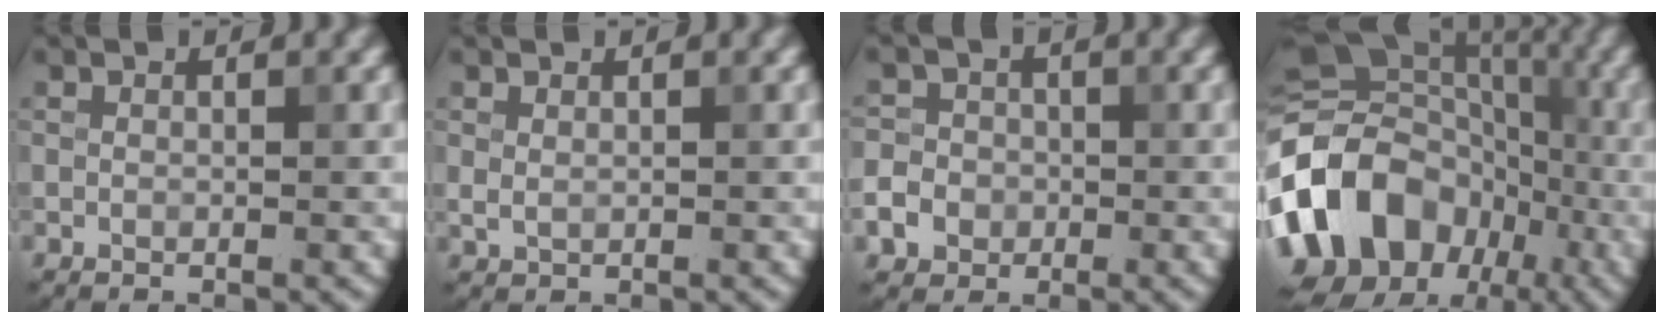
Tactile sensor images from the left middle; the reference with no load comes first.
{"total": 0.7, "force": [0.2, 0.4, 0.5], "torque": [-0.015, 0.000, 0.008]}
{"total": 4.8, "force": [-1.8, 4.2, 1.4], "torque": [-0.014, -0.003, -0.054]}
{"total": 14.4, "force": [-4.7, 10.8, 8.3], "torque": [-0.172, 0.020, -0.102]}